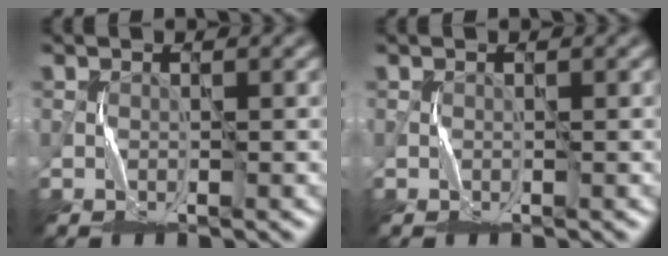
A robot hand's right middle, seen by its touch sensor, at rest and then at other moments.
{"total": 0.0}